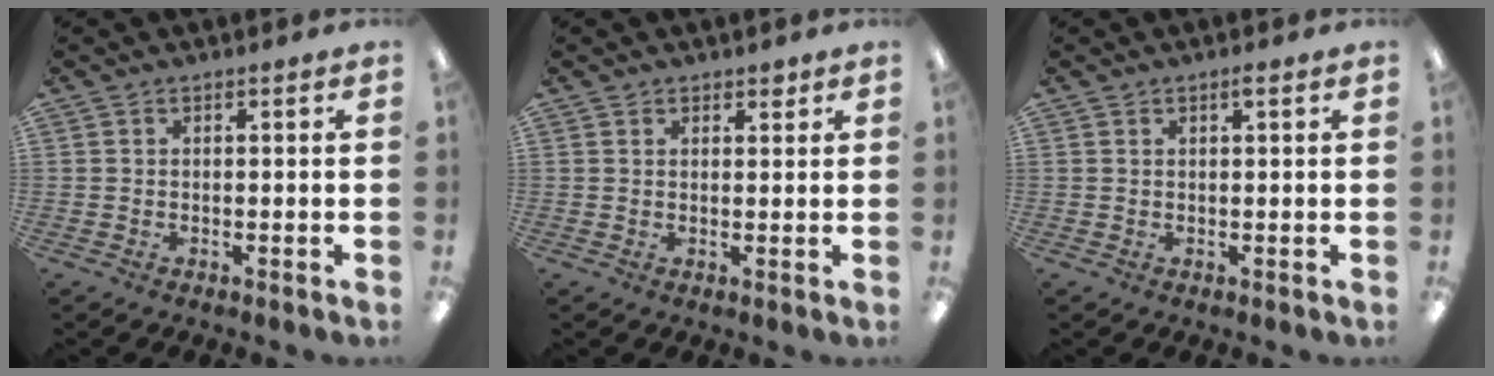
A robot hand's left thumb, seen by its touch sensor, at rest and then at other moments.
{"total": 1.9, "force": [1.4, 1.1, 0.5], "torque": [-0.002, -0.003, 0.024]}
{"total": 1.1, "force": [0.7, 0.3, 0.8], "torque": [-0.009, 0.000, 0.010]}